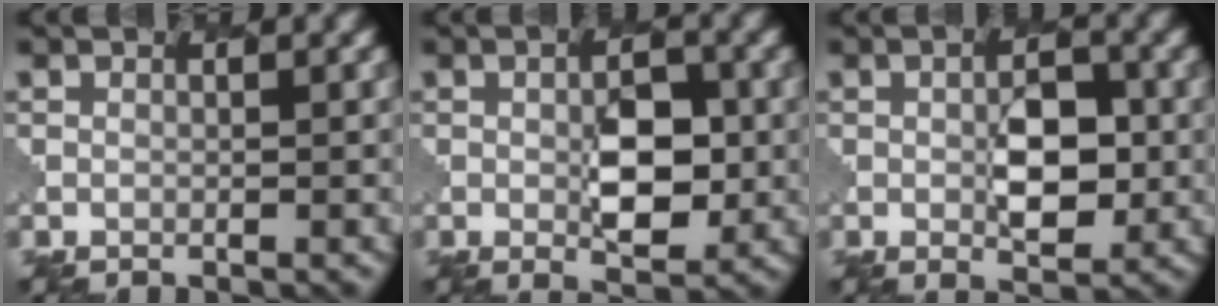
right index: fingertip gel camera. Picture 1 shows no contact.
{"total": 4.4, "force": [-0.1, 2.0, 3.9], "torque": [-0.060, -0.002, 0.000]}
{"total": 4.2, "force": [-0.1, 2.0, 3.7], "torque": [-0.056, -0.001, 0.000]}